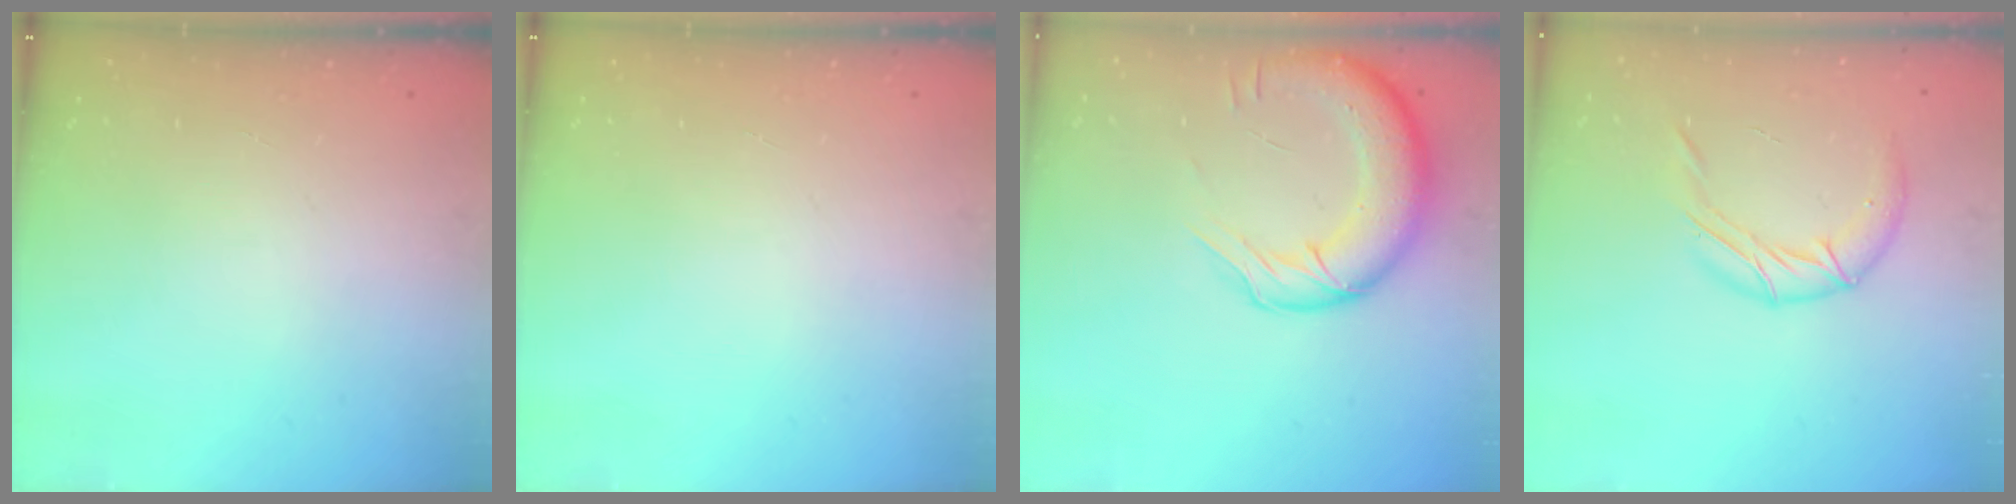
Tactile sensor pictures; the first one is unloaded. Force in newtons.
{"total": 0.0}
{"total": 15.7, "press": 15.3, "slide": 3.6}
{"total": 10.8, "press": 10.7, "slide": 1.3}